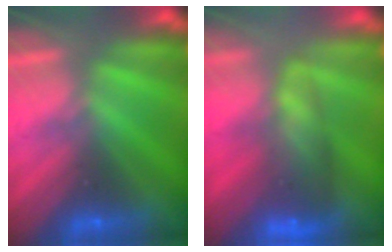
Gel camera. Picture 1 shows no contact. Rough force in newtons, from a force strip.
{"total": 7.5}